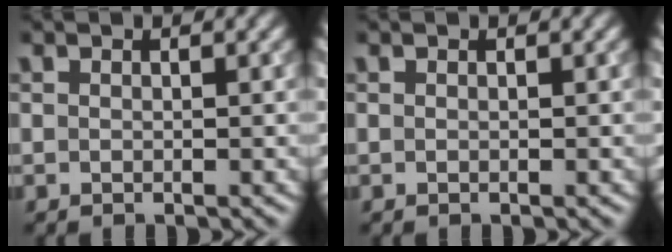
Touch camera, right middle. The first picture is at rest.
{"total": 0.0}